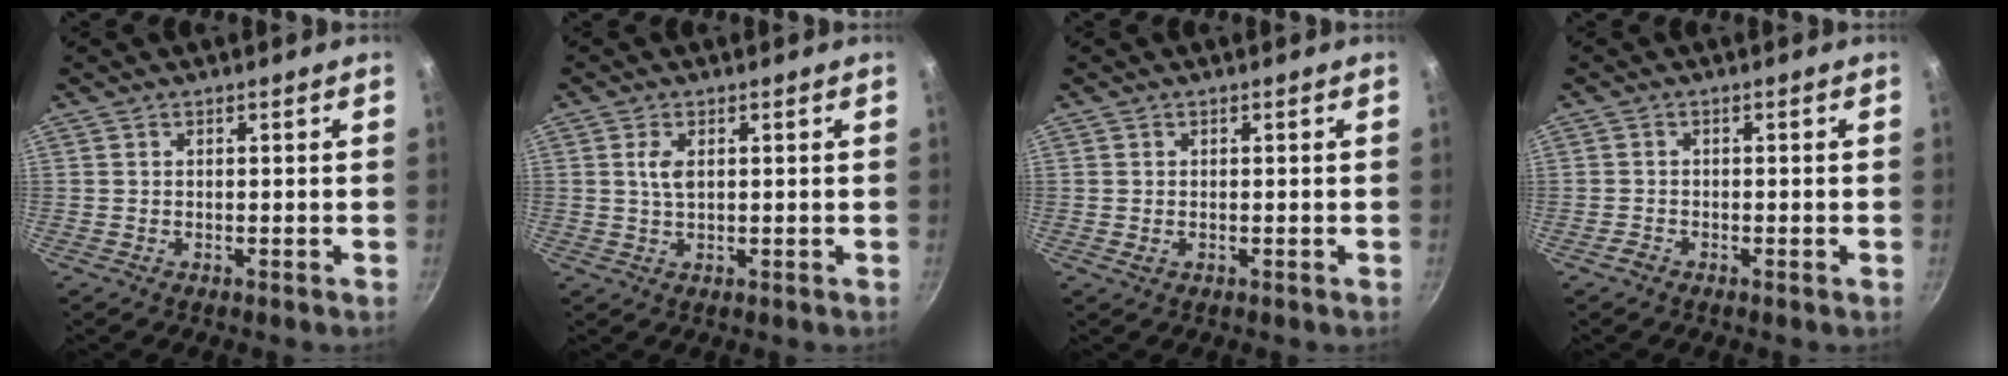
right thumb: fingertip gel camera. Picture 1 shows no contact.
{"total": 2.9, "force": [0.7, 1.4, 2.4], "torque": [-0.046, -0.002, 0.016]}
{"total": 0.9, "force": [-0.1, 0.5, 0.7], "torque": [-0.013, -0.002, -0.001]}
{"total": 1.2, "force": [-1.0, 0.5, 0.4], "torque": [-0.014, 0.006, -0.023]}